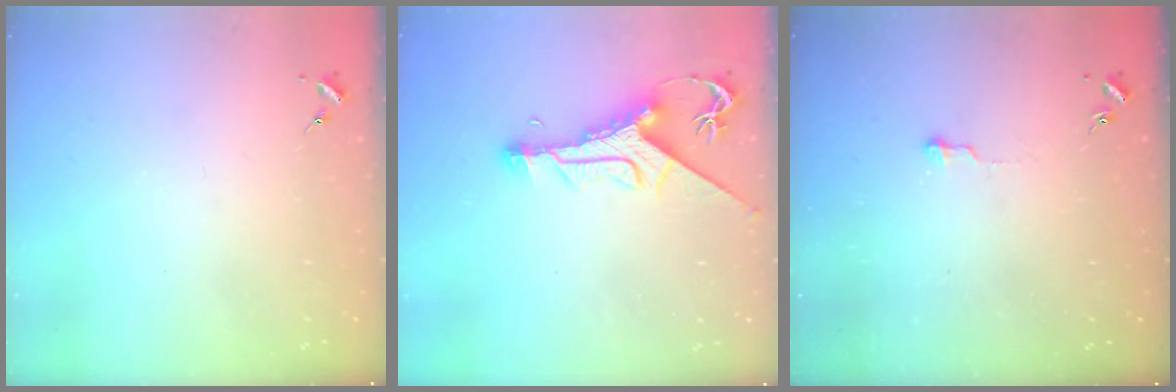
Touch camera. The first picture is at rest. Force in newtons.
{"total": 10.1, "press": 10.1, "slide": 1.1}
{"total": 3.6, "press": 3.6, "slide": 0.3}